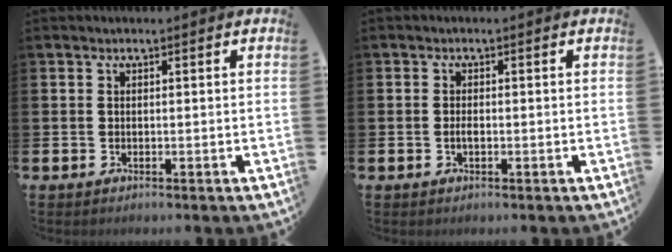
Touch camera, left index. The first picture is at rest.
{"total": 1.1, "force": [-0.3, 0.4, 1.0], "torque": [-0.009, -0.002, -0.007]}